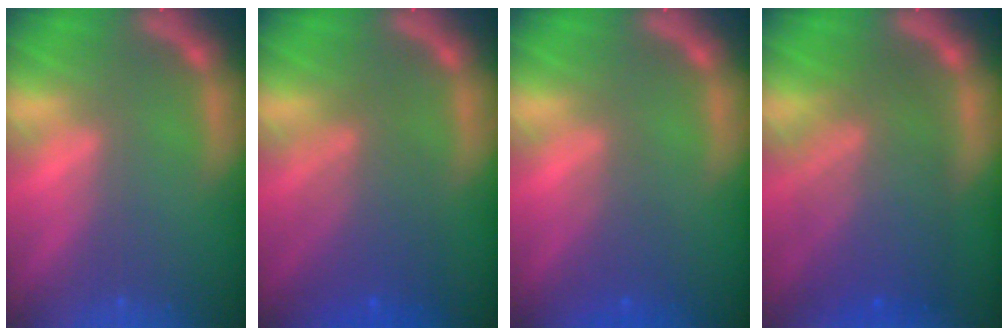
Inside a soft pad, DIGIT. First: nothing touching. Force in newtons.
{"total": 5.6}
{"total": 2.4}
{"total": 8.5}